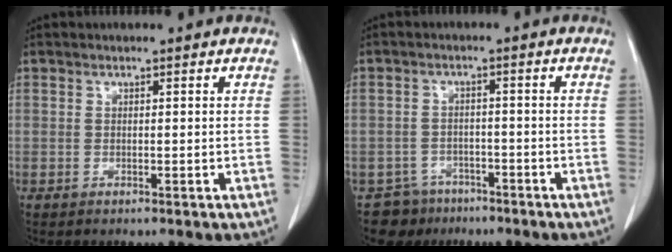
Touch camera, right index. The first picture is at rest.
{"total": 5.1, "force": [-3.7, 3.5, -0.6], "torque": [0.016, 0.009, -0.059]}